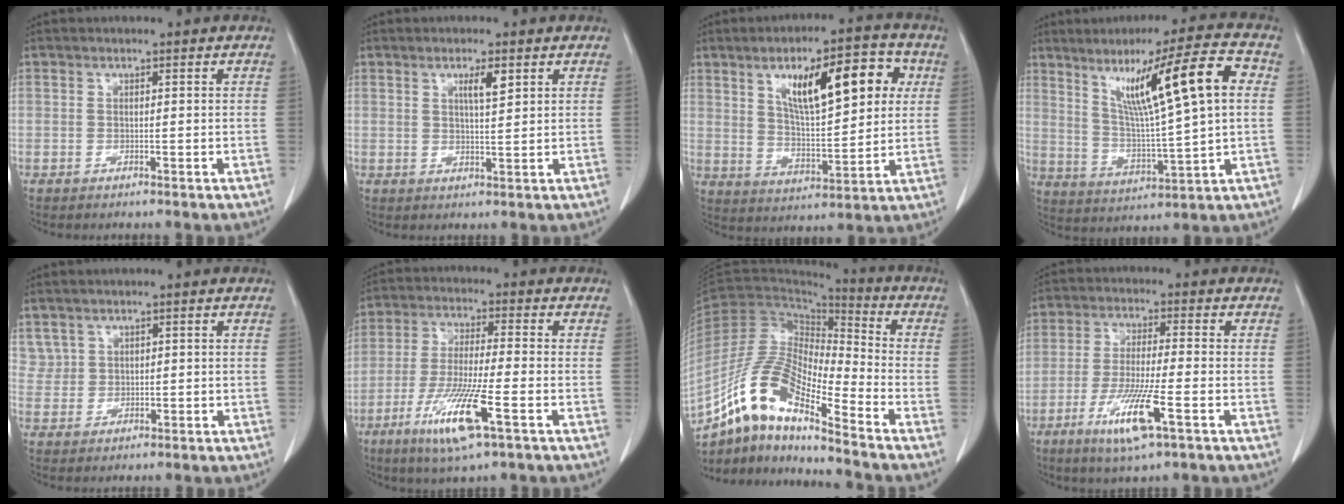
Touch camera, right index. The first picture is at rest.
{"total": 3.1, "force": [1.5, 0.3, 2.7], "torque": [-0.046, -0.002, 0.025]}
{"total": 15.1, "force": [5.5, 4.5, 13.3], "torque": [-0.201, 0.019, 0.089]}
{"total": 15.7, "force": [5.0, 0.5, 14.9], "torque": [-0.242, 0.014, 0.084]}
{"total": 2.5, "force": [1.4, 2.0, 0.1], "torque": [0.005, 0.008, 0.029]}
{"total": 11.5, "force": [-5.2, 0.6, 10.2], "torque": [-0.203, -0.026, -0.096]}
{"total": 13.9, "force": [-9.8, 2.3, 9.6], "torque": [-0.199, 0.009, -0.182]}
{"total": 9.6, "force": [-4.3, 0.4, 8.6], "torque": [-0.168, -0.022, -0.078]}